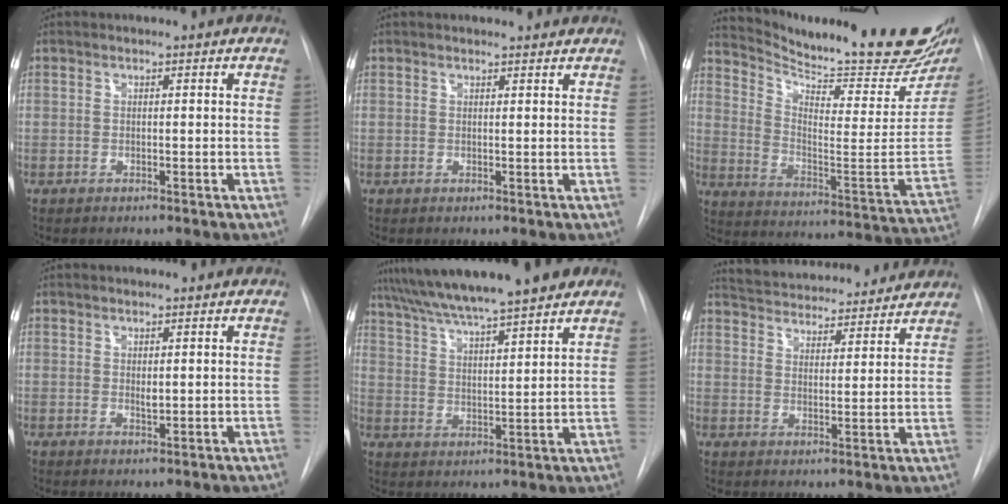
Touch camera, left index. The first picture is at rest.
{"total": 4.1, "force": [4.0, 0.4, 0.8], "torque": [-0.013, 0.009, 0.038]}
{"total": 26.2, "force": [23.0, 2.9, 12.3], "torque": [-0.196, -0.105, 0.310]}
{"total": 1.0, "force": [0.3, 0.4, 0.9], "torque": [-0.014, -0.006, 0.006]}
{"total": 16.4, "force": [13.8, 0.6, 8.9], "torque": [-0.149, 0.024, 0.216]}
{"total": 19.3, "force": [18.0, 4.2, 5.3], "torque": [-0.093, 0.016, 0.249]}